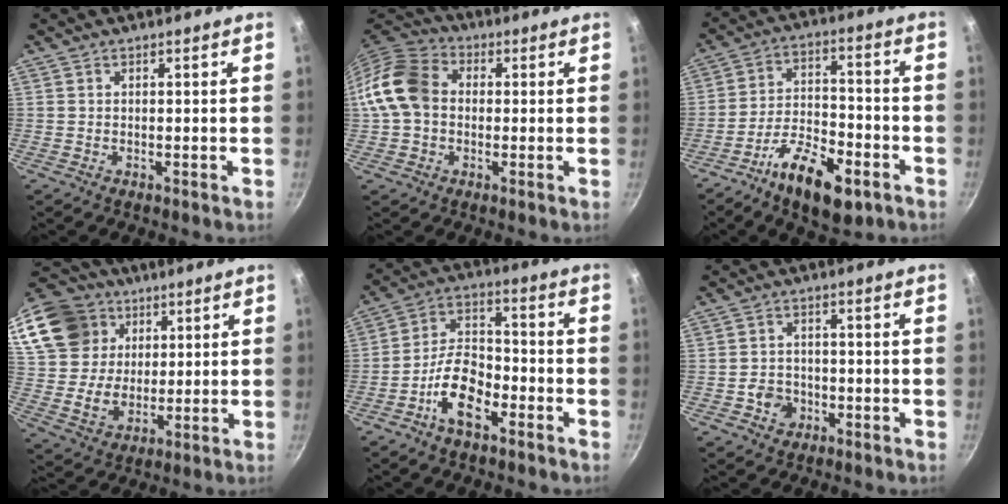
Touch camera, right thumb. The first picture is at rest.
{"total": 11.8, "force": [0.1, 9.2, 7.5], "torque": [-0.122, 0.027, -0.016]}
{"total": 14.1, "force": [-7.8, 6.2, 10.1], "torque": [-0.151, 0.045, -0.132]}
{"total": 21.6, "force": [9.5, 16.9, 9.5], "torque": [-0.189, 0.005, 0.187]}
{"total": 10.6, "force": [-5.4, 5.3, 7.4], "torque": [-0.123, 0.049, -0.104]}
{"total": 4.2, "force": [-1.8, 3.5, 1.5], "torque": [-0.007, 0.018, -0.027]}